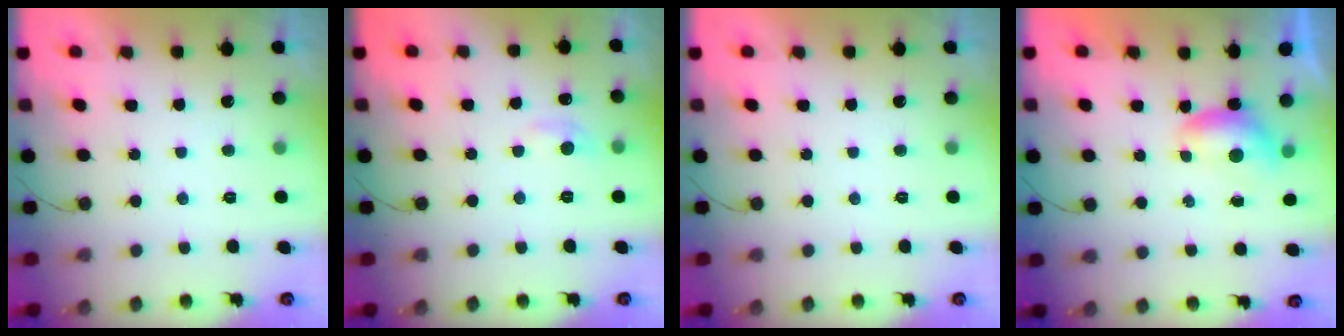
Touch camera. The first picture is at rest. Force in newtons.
{"total": 6.1, "press": 6.0, "slide": 0.9}
{"total": 0.0}
{"total": 5.2, "press": 5.2, "slide": 0.7}